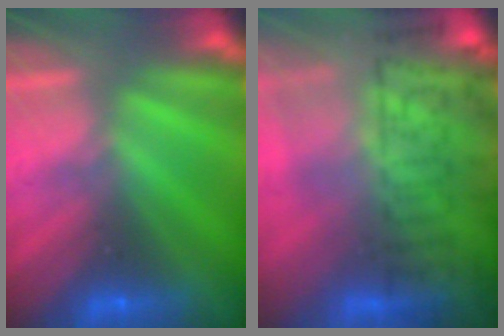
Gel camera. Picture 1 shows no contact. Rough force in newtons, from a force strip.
{"total": 6.1}